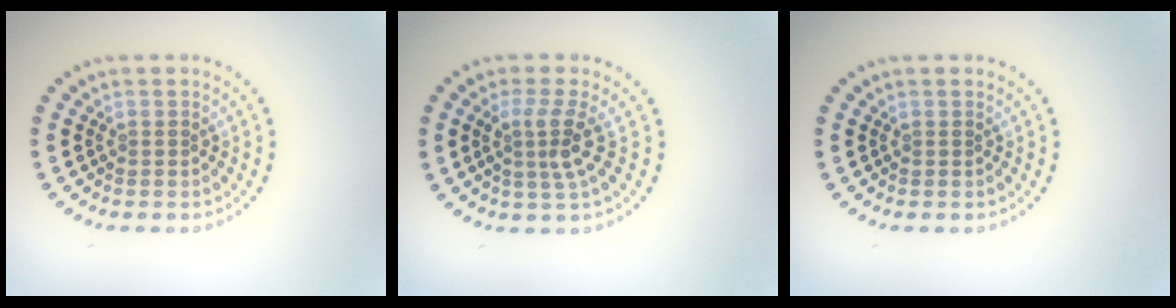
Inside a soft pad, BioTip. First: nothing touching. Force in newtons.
{"total": 2.8, "press": 2.1, "slide": 1.9}
{"total": 0.0}